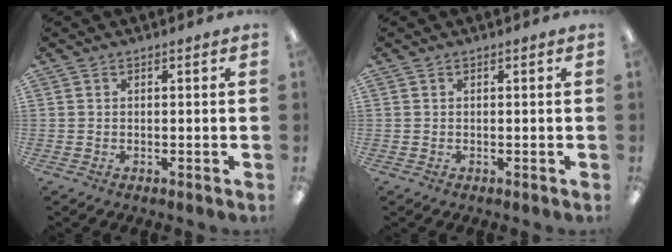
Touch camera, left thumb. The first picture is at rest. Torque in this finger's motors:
{"motor_torque": [0.00, 0.00, 0.01, -0.03, 0.00]}